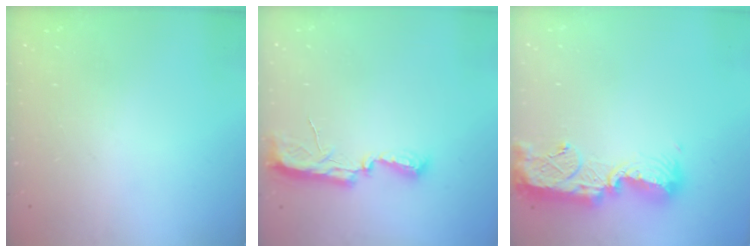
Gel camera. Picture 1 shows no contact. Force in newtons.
{"total": 8.1, "press": 8.0, "slide": 0.8}
{"total": 13.1, "press": 13.1, "slide": 0.8}